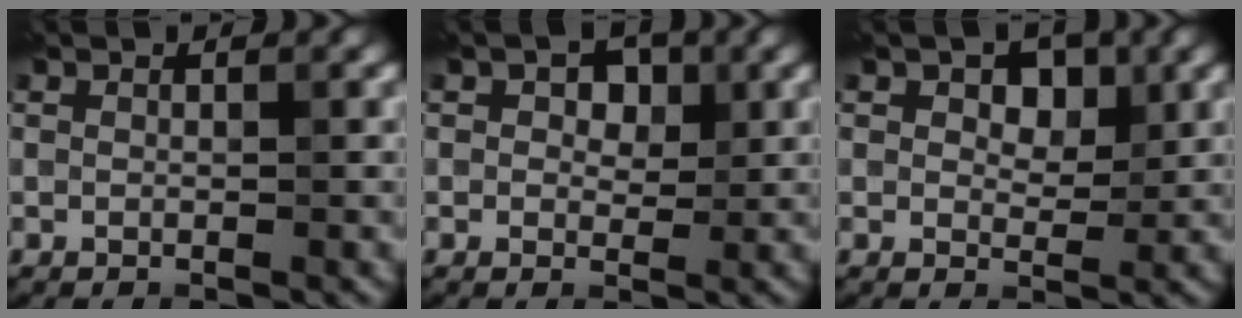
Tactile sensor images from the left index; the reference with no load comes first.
{"total": 2.7, "force": [0.9, 1.9, 1.7], "torque": [-0.022, 0.002, 0.008]}
{"total": 3.1, "force": [1.2, 2.1, 2.0], "torque": [-0.031, -0.002, 0.013]}